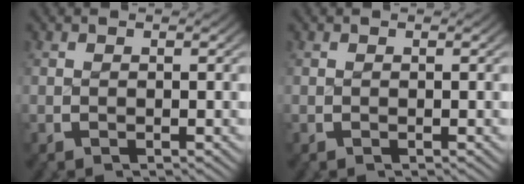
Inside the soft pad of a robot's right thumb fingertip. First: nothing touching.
{"total": 0.0}